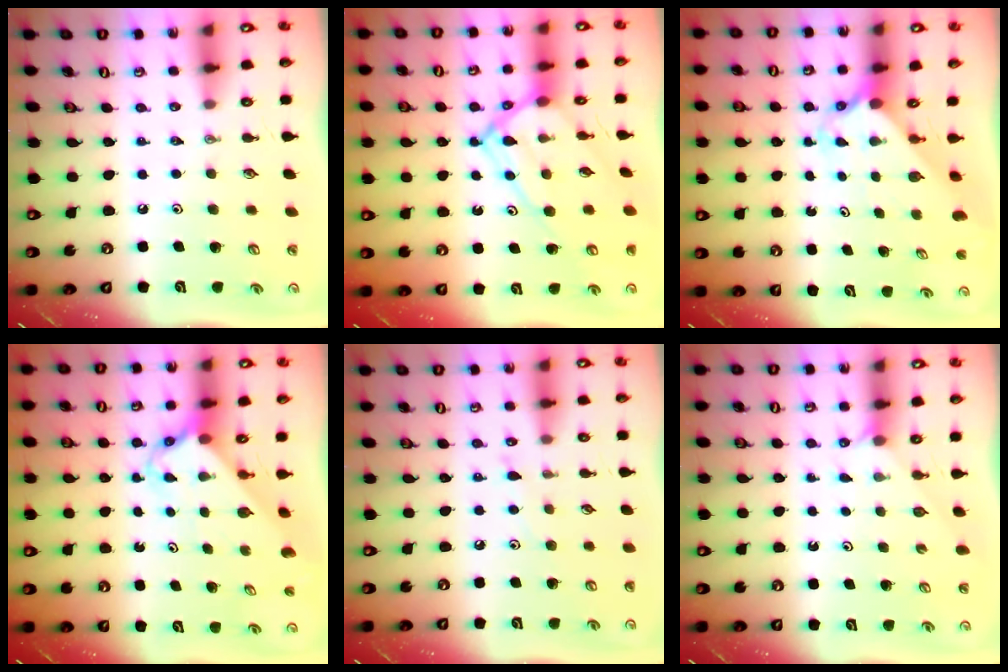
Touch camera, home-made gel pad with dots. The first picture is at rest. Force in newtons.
{"total": 12.4, "press": 12.4, "slide": 1.2}
{"total": 2.4, "press": 2.3, "slide": 0.3}
{"total": 2.9, "press": 2.9, "slide": 0.3}
{"total": 5.7, "press": 5.6, "slide": 0.7}
{"total": 1.9, "press": 1.9, "slide": 0.3}